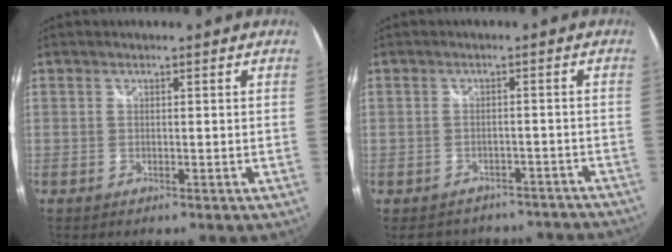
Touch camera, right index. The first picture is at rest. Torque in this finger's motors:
{"motor_torque": [-1.77, -0.37, -0.31, -0.21]}